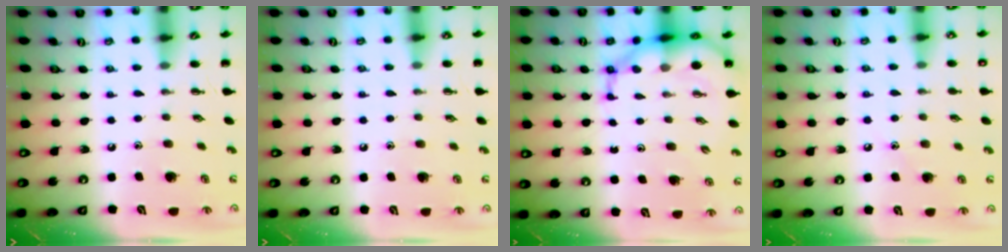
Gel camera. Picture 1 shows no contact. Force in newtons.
{"total": 4.7, "press": 4.4, "slide": 1.7}
{"total": 9.7, "press": 9.2, "slide": 3.1}
{"total": 6.7, "press": 6.5, "slide": 1.8}